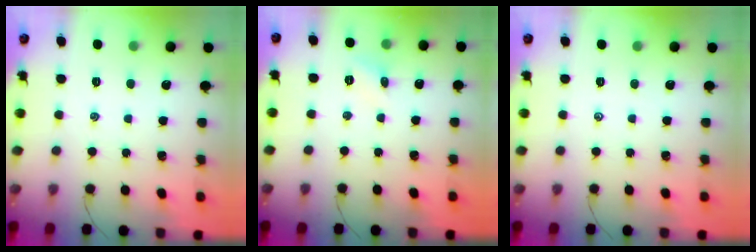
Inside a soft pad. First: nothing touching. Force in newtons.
{"total": 4.7, "press": 4.4, "slide": 1.6}
{"total": 0.0}